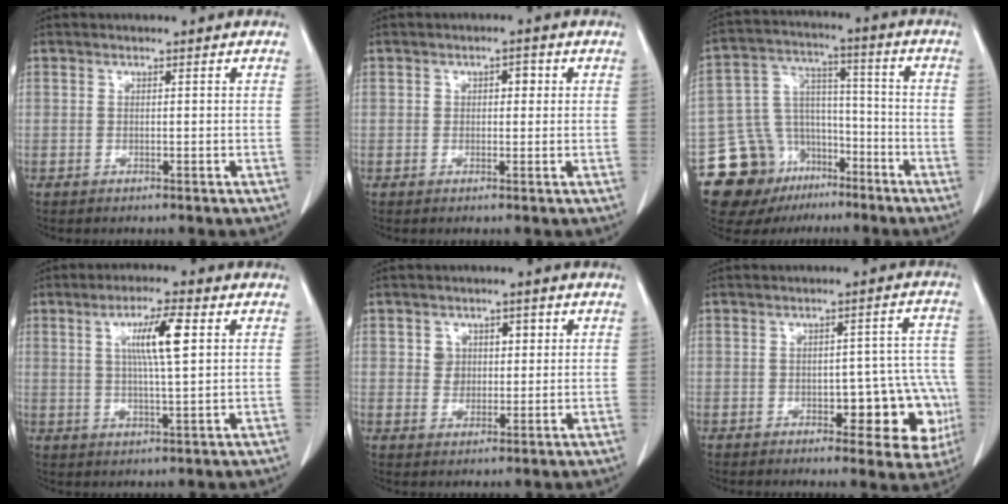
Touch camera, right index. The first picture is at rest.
{"total": 2.0, "force": [0.5, 1.2, 1.5], "torque": [-0.020, 0.011, 0.005]}
{"total": 16.0, "force": [-10.3, 10.9, 5.7], "torque": [-0.108, 0.063, -0.165]}
{"total": 7.6, "force": [2.2, 0.5, 7.3], "torque": [-0.130, 0.004, 0.039]}
{"total": 4.0, "force": [1.2, 3.3, 1.9], "torque": [-0.022, 0.011, 0.021]}
{"total": 11.9, "force": [-3.4, 5.3, 10.1], "torque": [-0.083, 0.031, -0.033]}